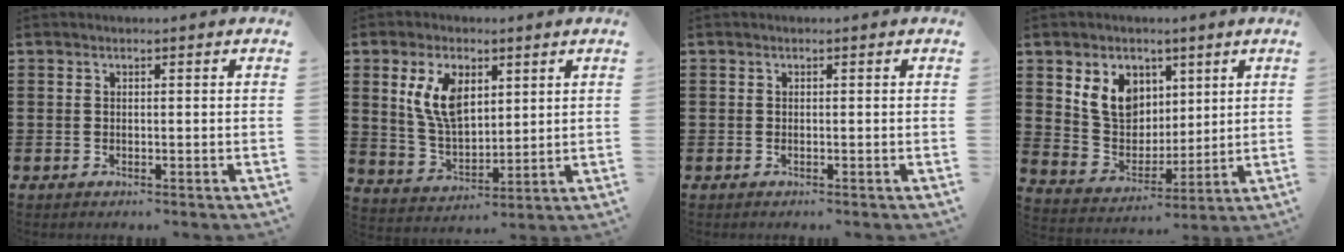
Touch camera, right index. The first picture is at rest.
{"total": 8.9, "force": [3.4, 4.8, 6.7], "torque": [-0.150, 0.011, 0.061]}
{"total": 0.0}
{"total": 8.4, "force": [3.7, 6.9, 3.0], "torque": [-0.079, 0.003, 0.071]}